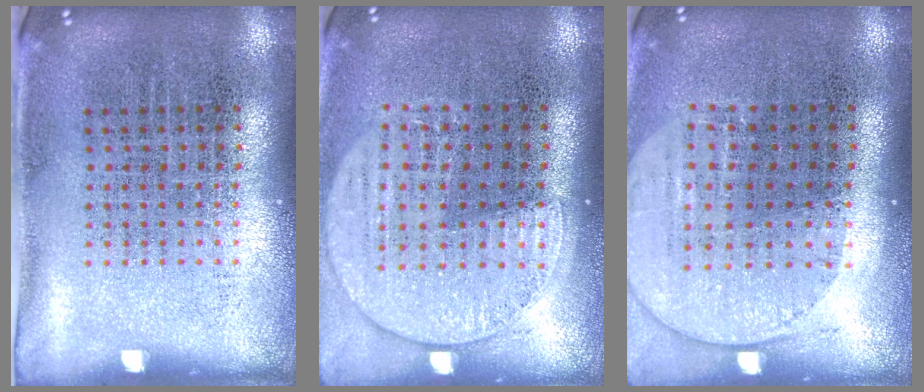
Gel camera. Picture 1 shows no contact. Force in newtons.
{"total": 1.5, "press": 1.3, "slide": 0.7}
{"total": 1.6, "press": 1.4, "slide": 0.6}